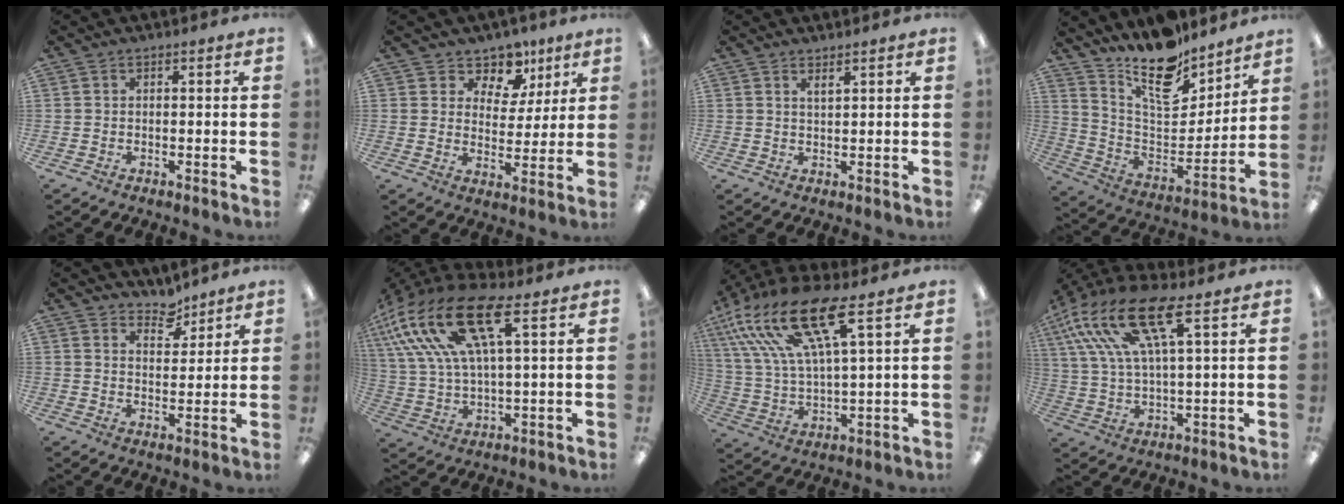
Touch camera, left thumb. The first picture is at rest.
{"total": 8.4, "force": [5.8, 5.8, 2.0], "torque": [-0.034, -0.044, 0.108]}
{"total": 1.7, "force": [1.4, 0.3, 0.9], "torque": [-0.019, 0.000, 0.026]}
{"total": 17.5, "force": [13.8, 7.0, 8.1], "torque": [-0.135, -0.107, 0.246]}
{"total": 5.6, "force": [5.0, 2.5, 1.0], "torque": [-0.001, -0.035, 0.088]}
{"total": 21.3, "force": [10.3, 8.3, 16.7], "torque": [-0.341, -0.035, 0.174]}
{"total": 19.5, "force": [11.0, 5.9, 14.9], "torque": [-0.304, -0.040, 0.182]}
{"total": 18.6, "force": [9.7, 6.1, 14.7], "torque": [-0.311, -0.027, 0.161]}